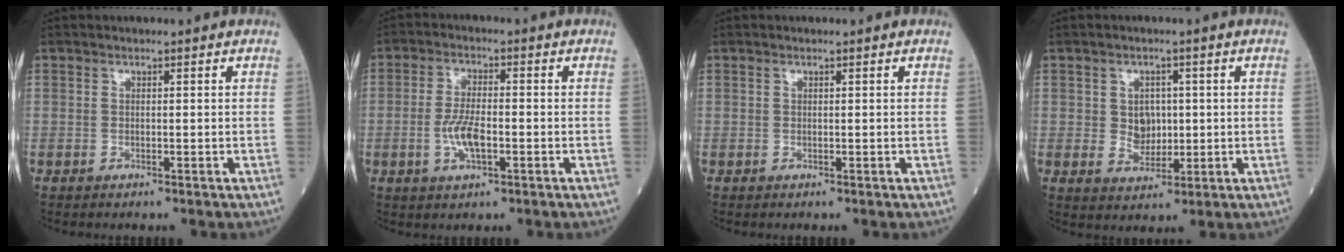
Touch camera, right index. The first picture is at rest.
{"total": 5.5, "force": [-1.5, 1.7, 5.0], "torque": [-0.103, -0.001, -0.029]}
{"total": 0.0}
{"total": 4.0, "force": [0.4, 3.2, 2.4], "torque": [-0.031, 0.004, 0.014]}